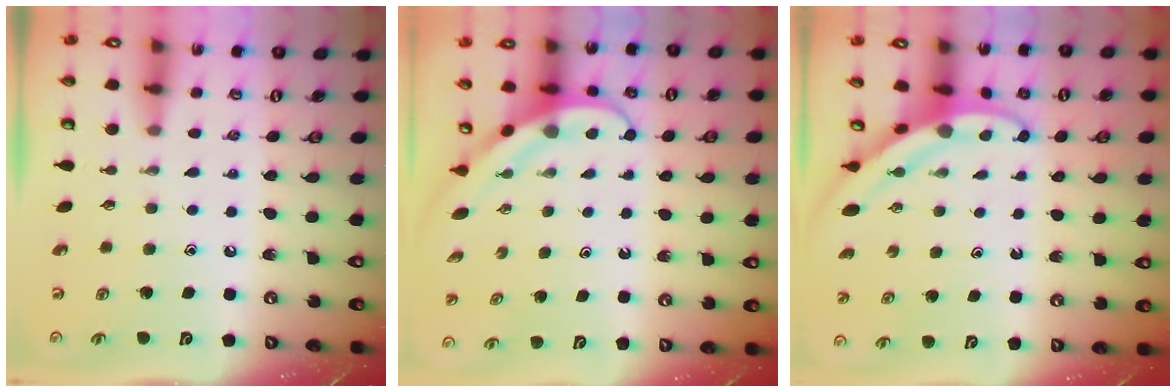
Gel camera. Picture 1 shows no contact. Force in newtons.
{"total": 4.0, "press": 3.9, "slide": 0.3}
{"total": 3.6, "press": 3.6, "slide": 0.4}